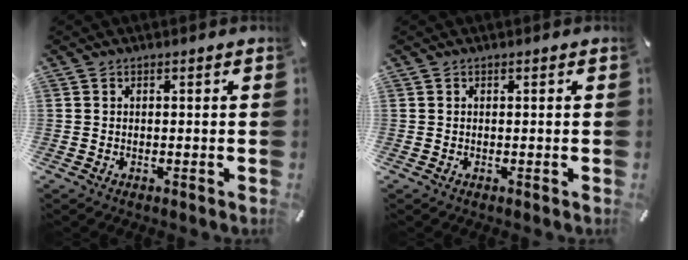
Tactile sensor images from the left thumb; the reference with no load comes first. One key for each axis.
{"total": 0.0}